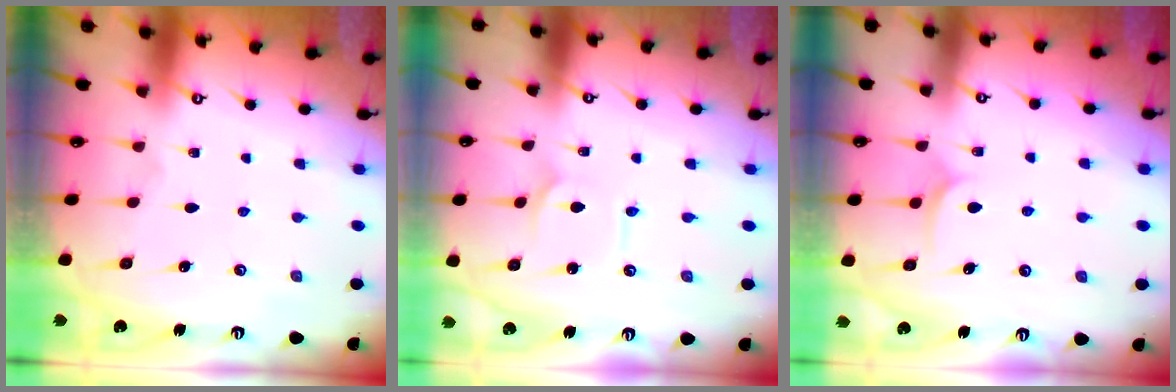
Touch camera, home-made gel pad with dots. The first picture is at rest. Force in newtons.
{"total": 2.4, "press": 2.4, "slide": 0.2}
{"total": 6.3, "press": 6.3, "slide": 0.4}